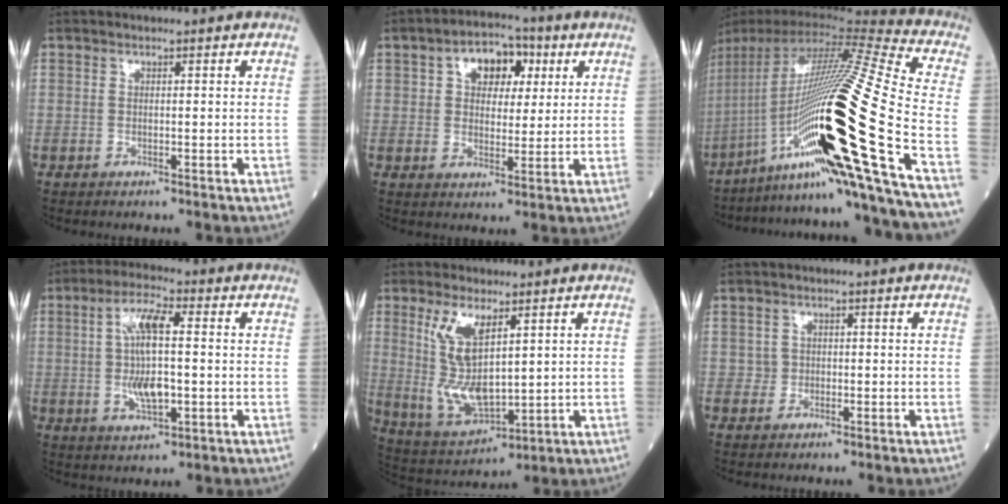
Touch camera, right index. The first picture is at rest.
{"total": 7.8, "force": [2.8, 4.9, 5.3], "torque": [-0.079, 0.027, 0.041]}
{"total": 30.6, "force": [-10.2, -0.9, 28.8], "torque": [-0.480, -0.027, -0.185]}
{"total": 8.9, "force": [0.3, 2.2, 8.7], "torque": [-0.169, 0.006, 0.004]}
{"total": 10.1, "force": [3.1, 3.4, 9.0], "torque": [-0.187, -0.009, 0.073]}
{"total": 1.3, "force": [-0.4, 1.2, 0.0], "torque": [0.008, 0.007, -0.009]}